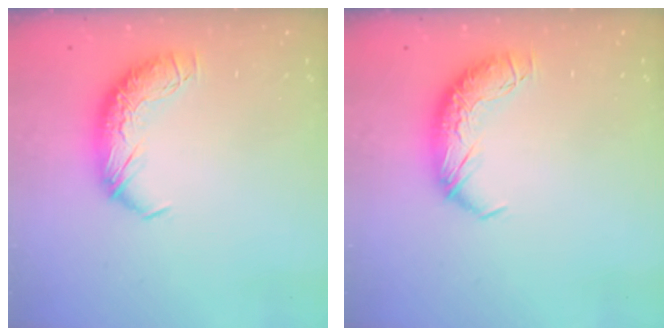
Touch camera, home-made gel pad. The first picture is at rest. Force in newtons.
{"total": 0.0}